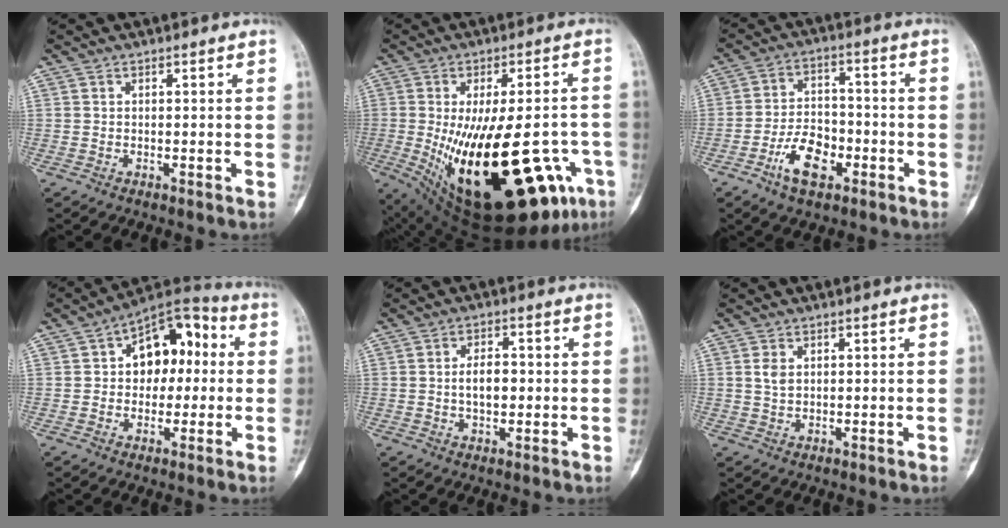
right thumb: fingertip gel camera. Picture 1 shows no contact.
{"total": 31.1, "force": [-9.6, 12.1, 27.0], "torque": [-0.368, -0.018, -0.113]}
{"total": 9.4, "force": [-4.4, 5.4, 6.3], "torque": [-0.093, 0.027, -0.079]}
{"total": 13.0, "force": [1.7, 8.6, 9.7], "torque": [-0.090, 0.035, 0.013]}
{"total": 5.0, "force": [-0.3, 2.8, 4.1], "torque": [-0.064, 0.007, -0.006]}
{"total": 2.4, "force": [0.5, 1.5, 1.8], "torque": [-0.034, 0.001, 0.010]}